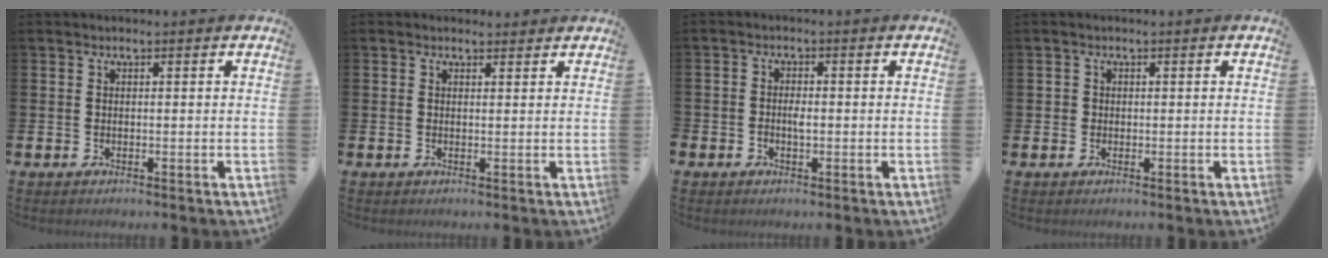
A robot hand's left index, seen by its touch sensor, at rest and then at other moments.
{"total": 1.0, "force": [0.8, 0.5, 0.1], "torque": [0.006, 0.003, 0.013]}
{"total": 1.4, "force": [-0.6, 0.9, 0.9], "torque": [-0.015, 0.001, -0.011]}
{"total": 0.7, "force": [0.1, 0.7, 0.0], "torque": [0.008, 0.002, -0.002]}